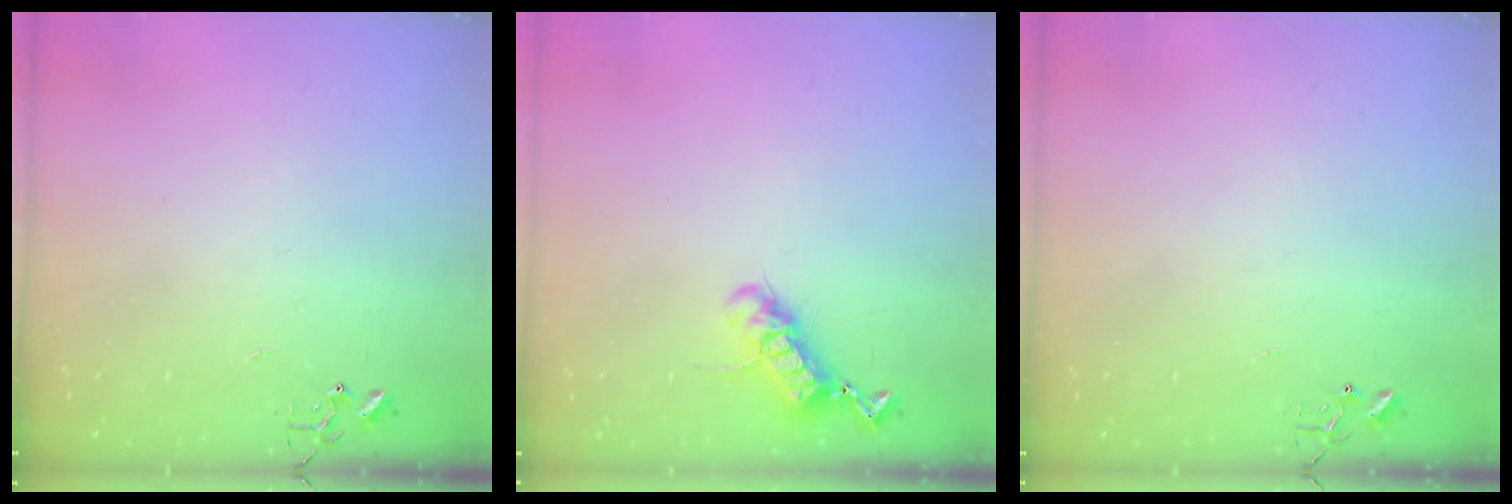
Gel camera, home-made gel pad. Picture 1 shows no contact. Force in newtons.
{"total": 11.8, "press": 11.8, "slide": 1.2}
{"total": 4.9, "press": 4.8, "slide": 0.6}